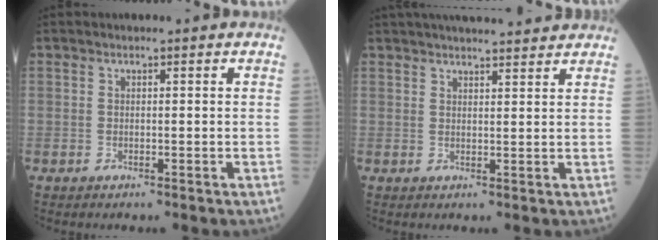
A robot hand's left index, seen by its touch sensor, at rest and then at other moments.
{"total": 11.2, "force": [10.1, 1.5, 4.6], "torque": [-0.064, 0.027, 0.133]}